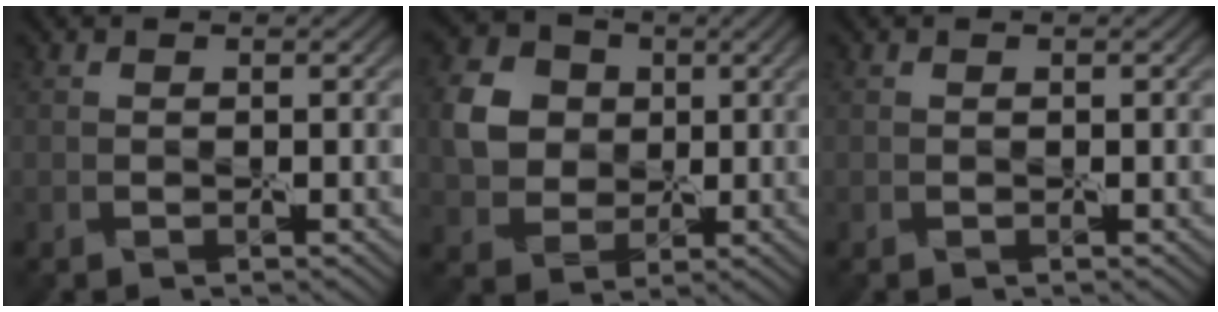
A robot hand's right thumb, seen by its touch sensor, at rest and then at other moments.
{"total": 5.3, "force": [1.2, 4.8, 1.8], "torque": [-0.048, 0.013, 0.015]}
{"total": 0.0}